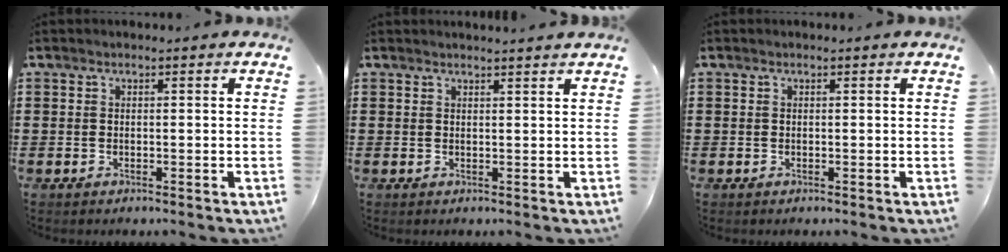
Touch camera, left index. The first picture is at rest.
{"total": 1.2, "force": [1.2, -0.2, 0.2], "torque": [-0.006, -0.002, 0.023]}
{"total": 0.0}